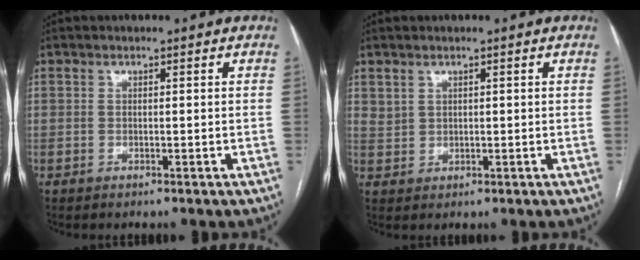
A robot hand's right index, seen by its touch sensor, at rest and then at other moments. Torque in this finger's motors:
{"motor_torque": [0.11, 0.11, 0.04, 0.00]}